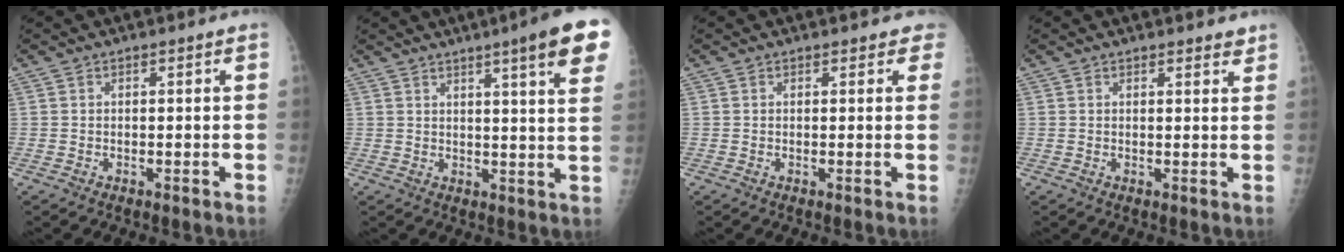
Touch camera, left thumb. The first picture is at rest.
{"total": 12.2, "force": [6.8, 0.9, 10.1], "torque": [-0.122, -0.026, 0.076]}
{"total": 2.1, "force": [1.5, 1.3, 0.7], "torque": [0.020, -0.004, 0.002]}
{"total": 2.1, "force": [1.7, 0.8, 0.8], "torque": [0.004, -0.007, 0.018]}